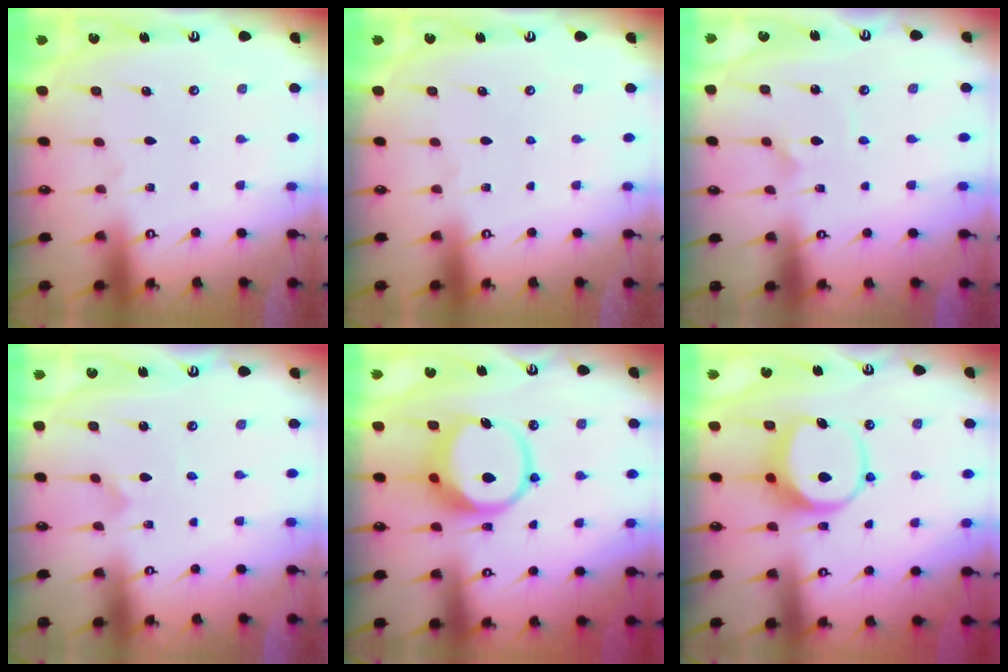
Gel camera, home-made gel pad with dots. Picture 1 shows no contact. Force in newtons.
{"total": 0.0}
{"total": 2.7, "press": 2.6, "slide": 0.3}
{"total": 0.0}
{"total": 12.4, "press": 12.3, "slide": 1.7}
{"total": 8.2, "press": 8.0, "slide": 1.4}